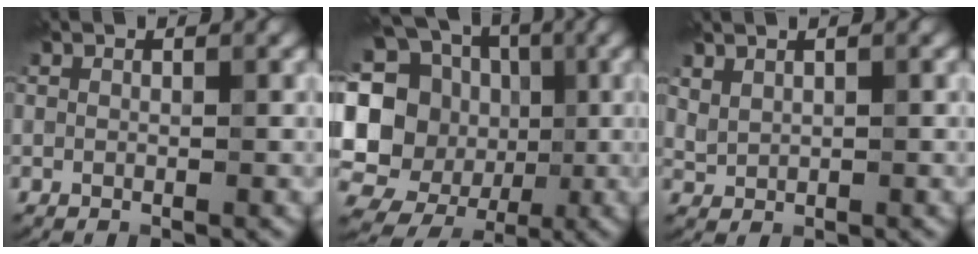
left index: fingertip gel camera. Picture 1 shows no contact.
{"total": 18.6, "force": [-0.2, 17.4, 6.6], "torque": [-0.155, 0.019, -0.042]}
{"total": 2.0, "force": [1.3, 1.1, 1.1], "torque": [-0.025, 0.008, 0.030]}